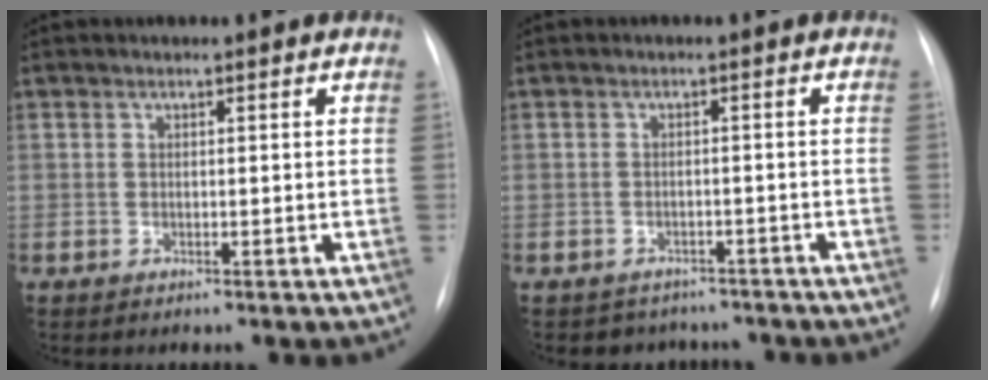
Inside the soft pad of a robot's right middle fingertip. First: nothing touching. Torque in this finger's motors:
{"motor_torque": [-0.03, -0.03, 0.00, 0.00]}